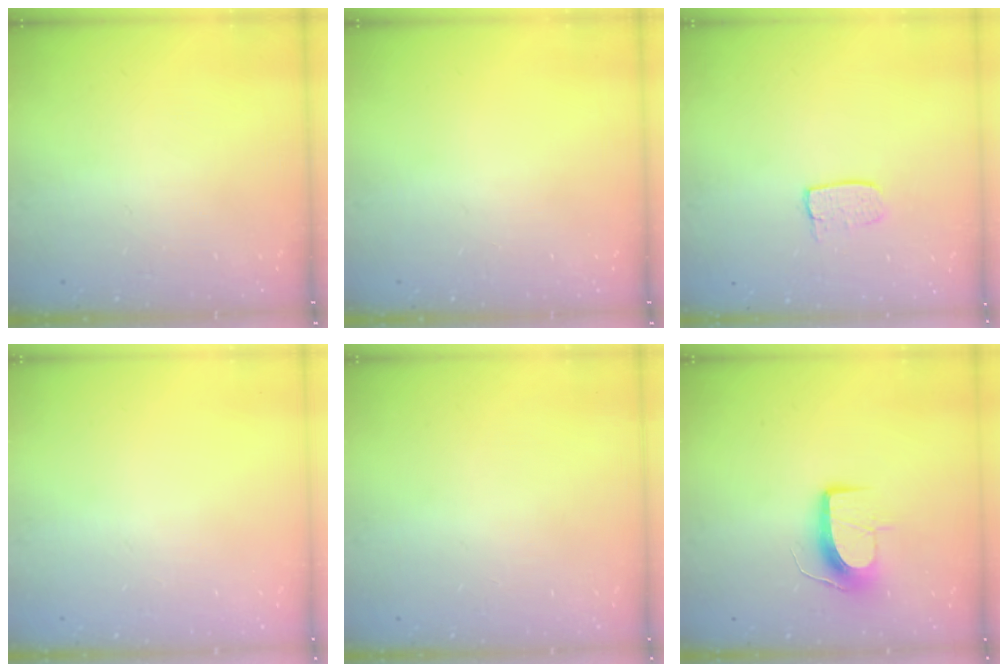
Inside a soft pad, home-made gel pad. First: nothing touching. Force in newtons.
{"total": 0.0}
{"total": 5.6, "press": 5.6, "slide": 0.4}
{"total": 0.0}
{"total": 0.0}
{"total": 10.2, "press": 10.2, "slide": 0.0}